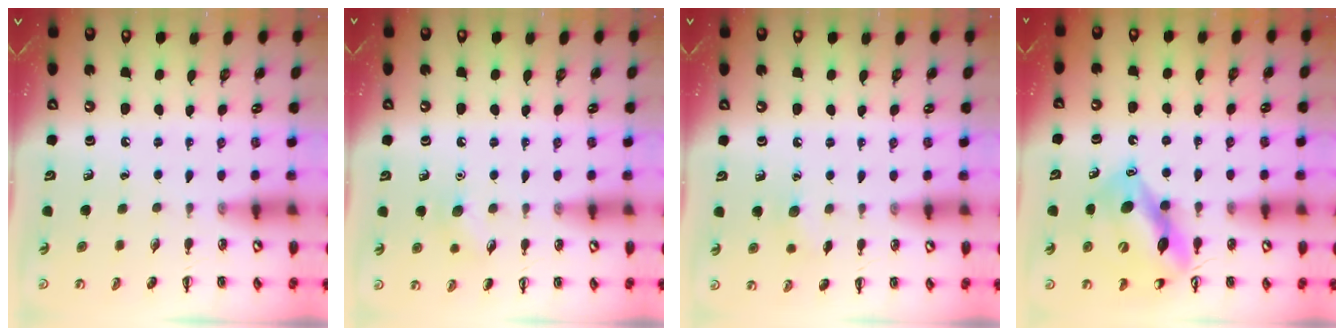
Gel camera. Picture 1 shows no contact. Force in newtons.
{"total": 6.5, "press": 6.3, "slide": 1.6}
{"total": 5.2, "press": 5.1, "slide": 1.1}
{"total": 13.1, "press": 12.6, "slide": 3.6}